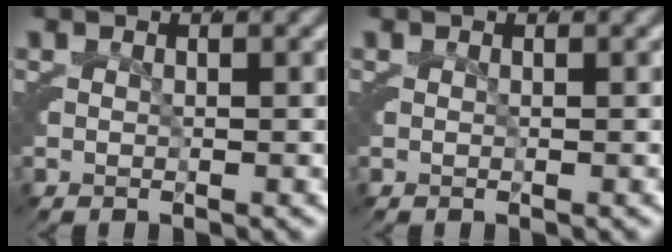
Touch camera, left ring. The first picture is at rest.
{"total": 0.0}